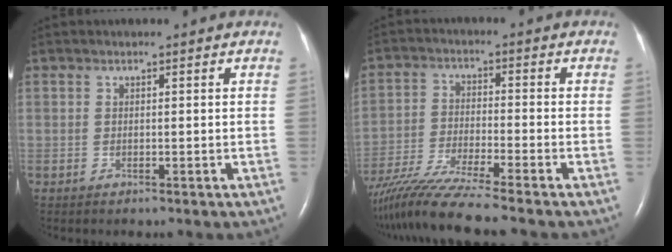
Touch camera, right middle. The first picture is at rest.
{"total": 11.9, "force": [-10.2, -1.4, 6.0], "torque": [-0.104, -0.034, -0.181]}